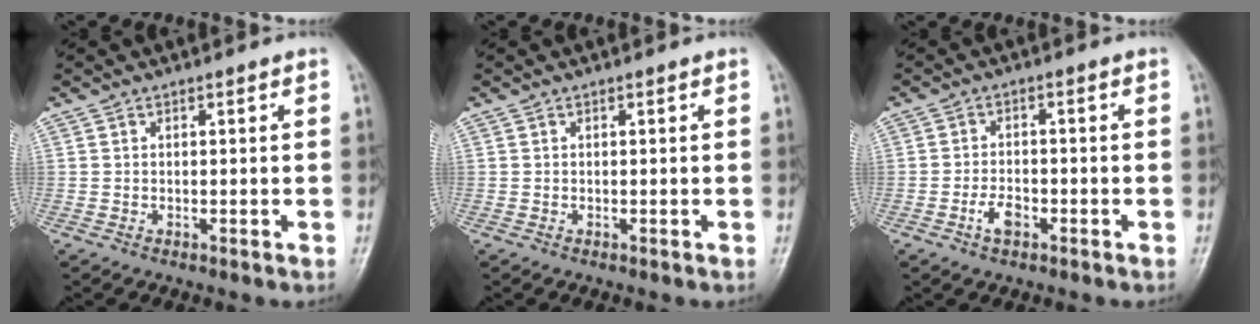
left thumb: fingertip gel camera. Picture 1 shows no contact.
{"total": 0.0}
{"total": 3.4, "force": [-1.9, 1.9, 2.1], "torque": [-0.038, 0.015, -0.035]}